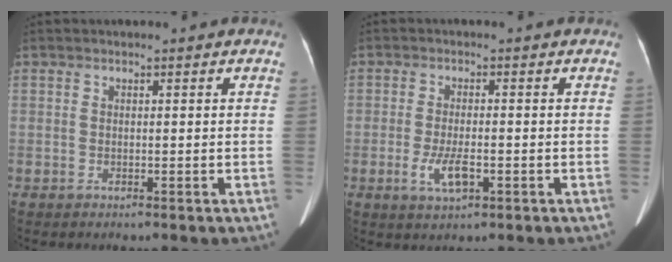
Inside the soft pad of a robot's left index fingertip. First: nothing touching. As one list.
[{"total": 4.3, "force": [-1.4, 1.4, 3.8], "torque": [-0.084, -0.005, -0.019]}]